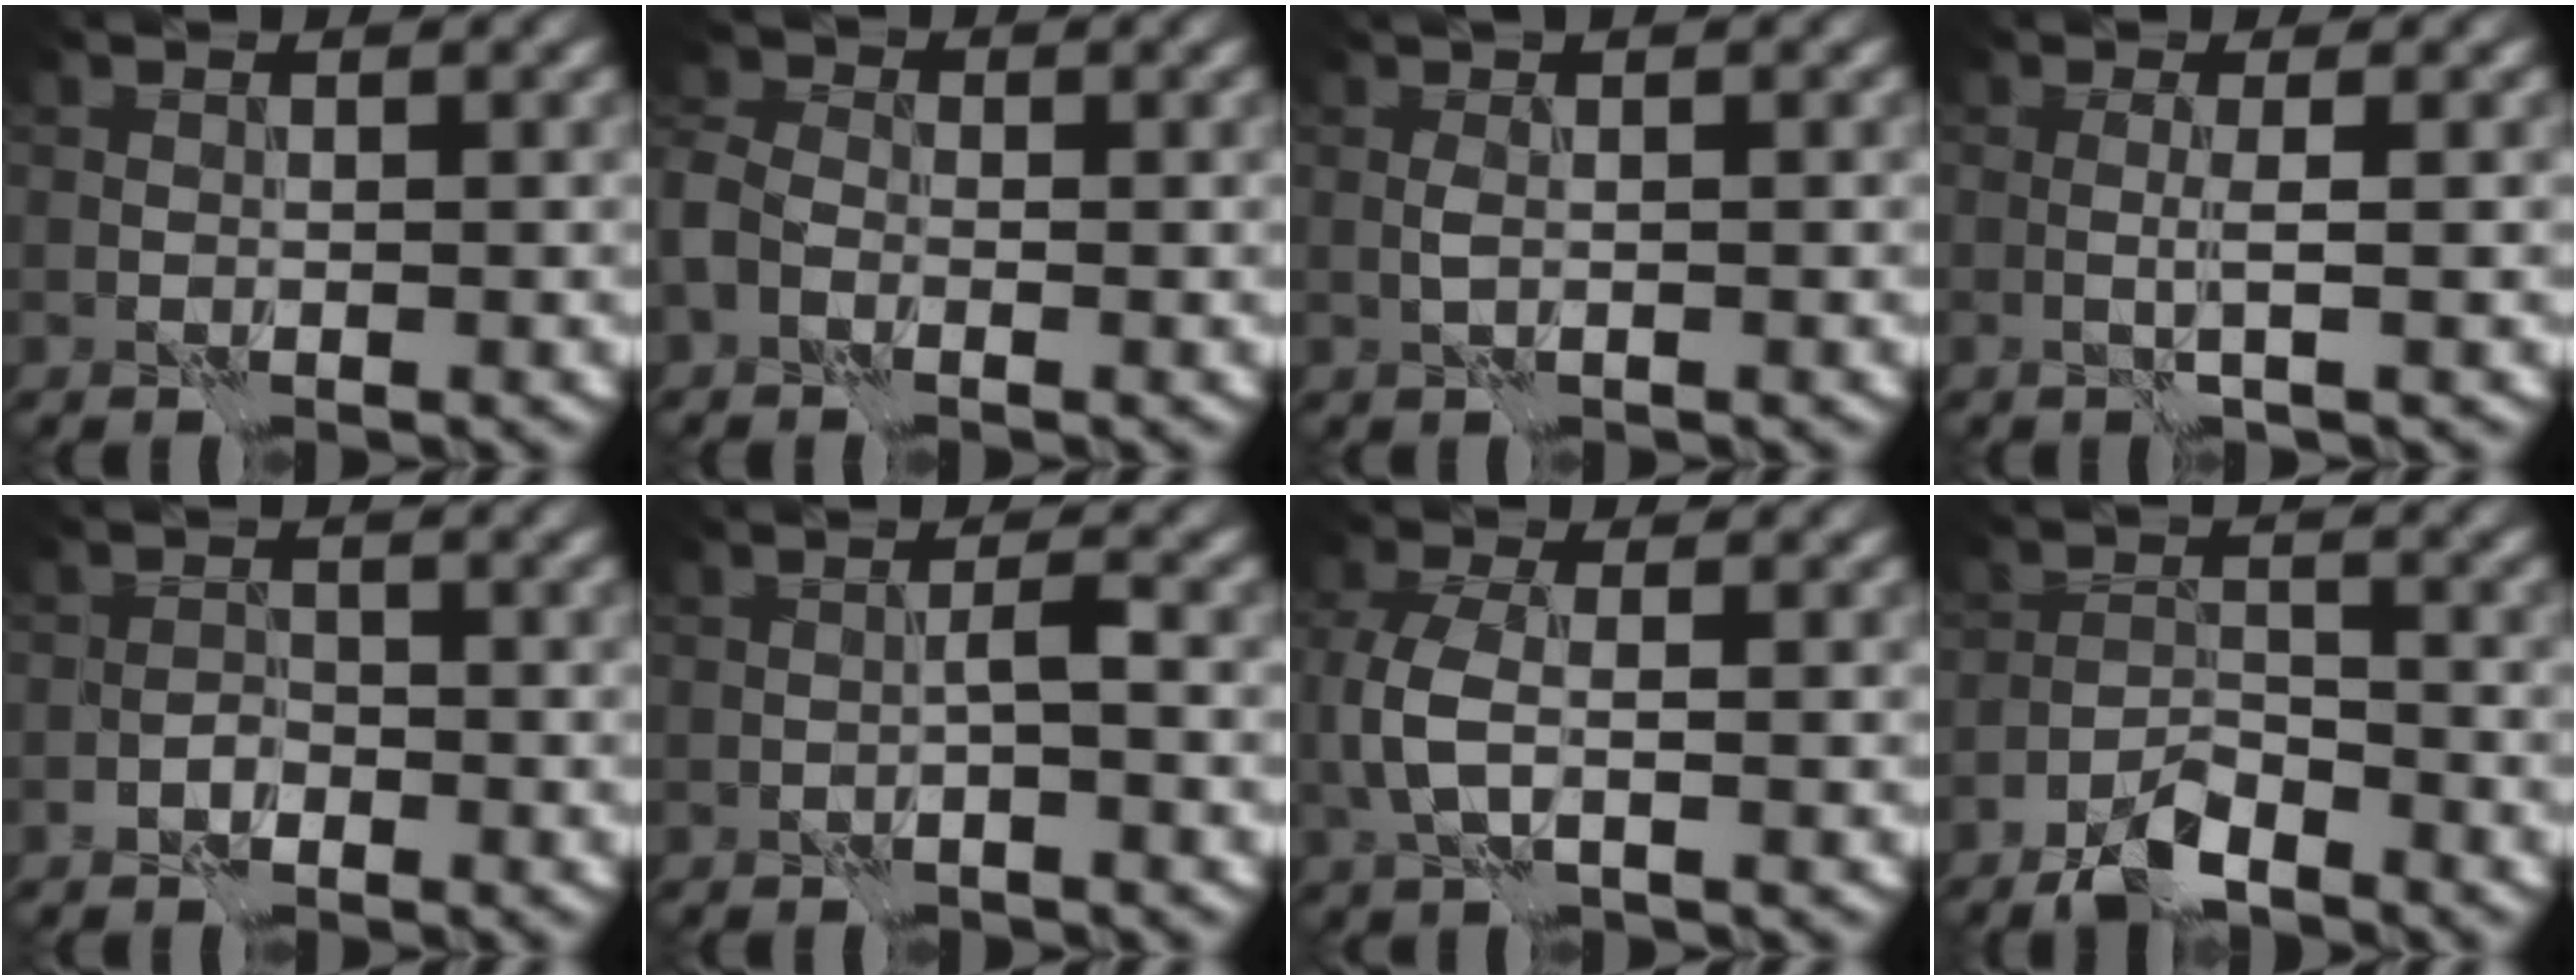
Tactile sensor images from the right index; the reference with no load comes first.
{"total": 3.1, "force": [-1.1, 2.3, 1.7], "torque": [-0.046, 0.004, -0.037]}
{"total": 1.3, "force": [0.6, 0.0, 1.2], "torque": [-0.024, 0.001, 0.004]}
{"total": 1.7, "force": [0.2, 0.3, 1.6], "torque": [-0.033, 0.000, -0.002]}
{"total": 1.0, "force": [-0.6, 0.7, 0.4], "torque": [-0.005, 0.005, -0.013]}
{"total": 1.3, "force": [-0.4, 0.0, 1.2], "torque": [-0.022, 0.008, -0.010]}
{"total": 3.7, "force": [-0.1, 1.8, 3.2], "torque": [-0.084, 0.001, -0.005]}
{"total": 3.7, "force": [-2.8, 1.2, 2.0], "torque": [-0.039, 0.004, -0.062]}